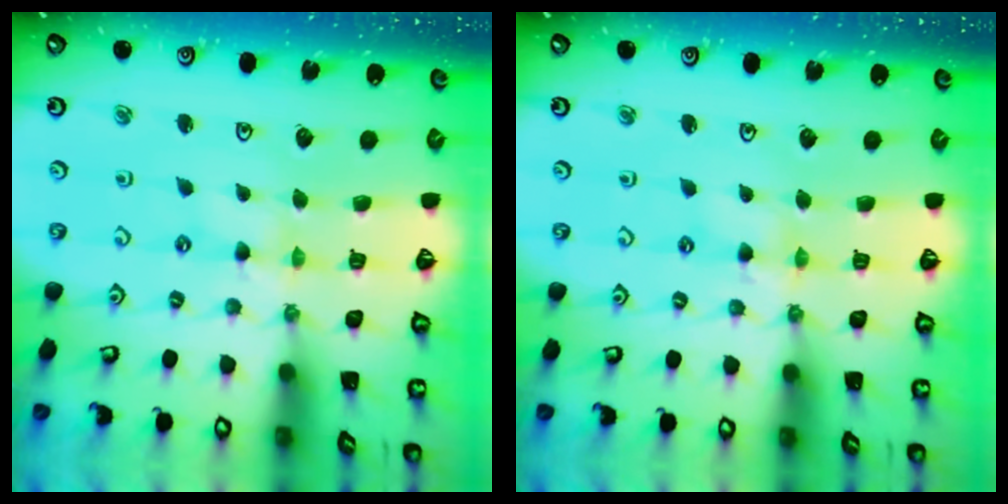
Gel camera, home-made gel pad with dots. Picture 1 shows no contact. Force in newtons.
{"total": 2.1, "press": 2.1, "slide": 0.3}